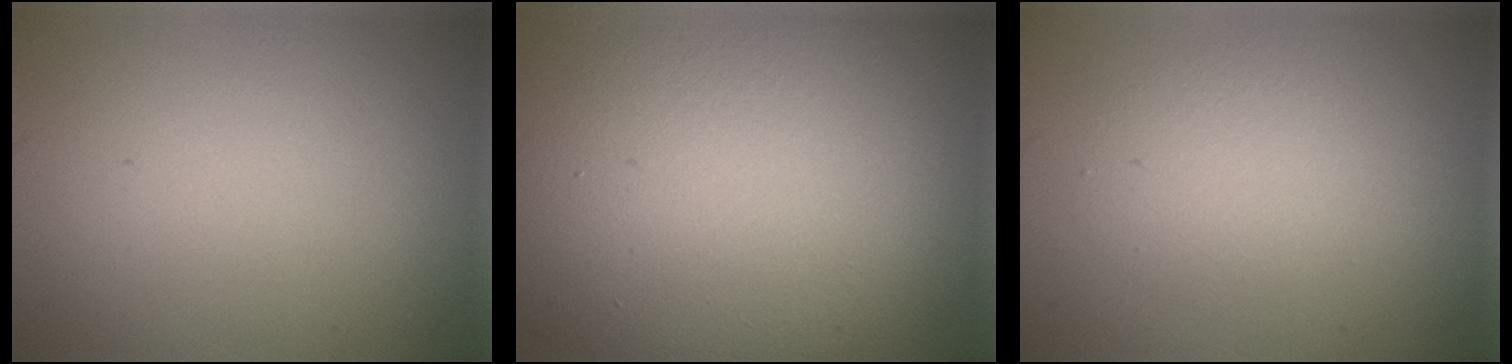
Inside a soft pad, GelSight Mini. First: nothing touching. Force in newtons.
{"total": 16.8, "press": 16.8, "slide": 0.8}
{"total": 2.9, "press": 2.9, "slide": 0.2}